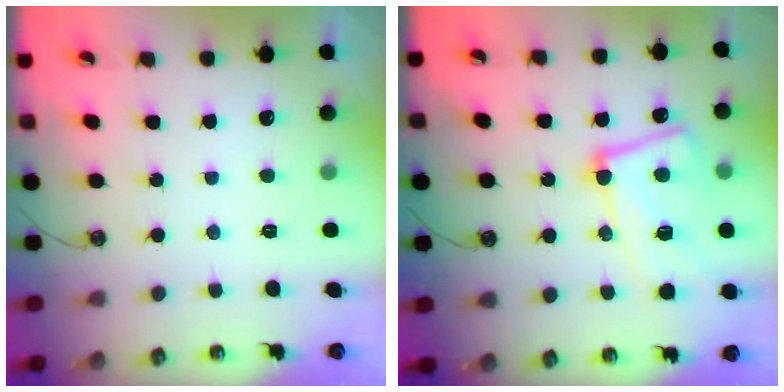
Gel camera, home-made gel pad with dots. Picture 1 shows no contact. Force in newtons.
{"total": 13.7, "press": 13.5, "slide": 2.4}